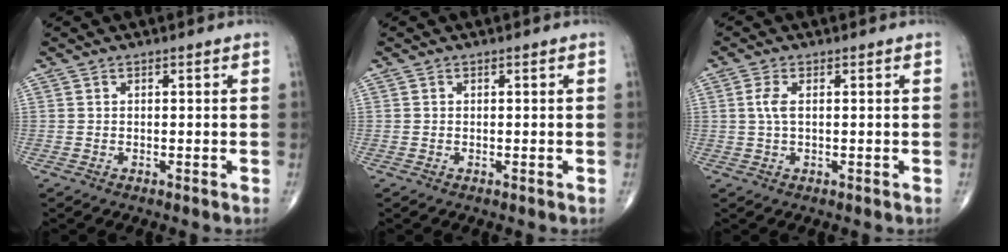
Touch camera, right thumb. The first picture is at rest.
{"total": 0.0}
{"total": 2.7, "force": [0.4, 1.1, 2.4], "torque": [-0.062, 0.005, 0.008]}